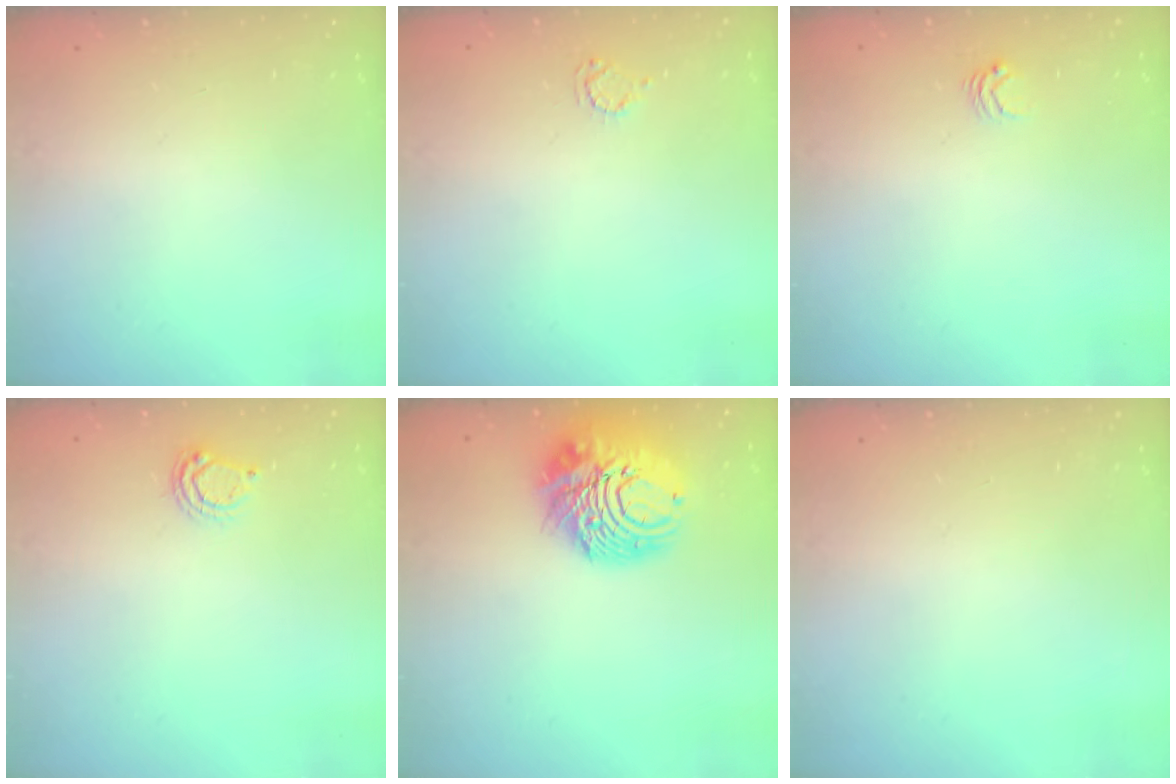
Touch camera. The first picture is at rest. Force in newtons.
{"total": 2.9, "press": 2.9, "slide": 0.3}
{"total": 2.9, "press": 2.8, "slide": 0.4}
{"total": 4.7, "press": 4.7, "slide": 0.5}
{"total": 15.1, "press": 15.0, "slide": 1.5}
{"total": 0.0}